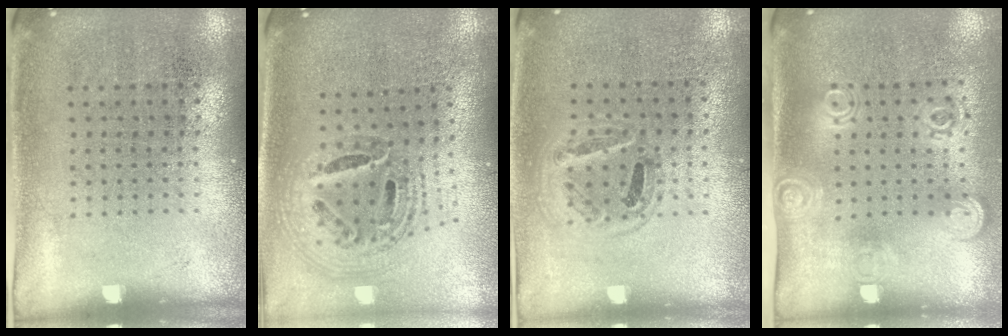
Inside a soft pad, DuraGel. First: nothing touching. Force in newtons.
{"total": 1.5, "press": 1.3, "slide": 0.8}
{"total": 0.9, "press": 0.8, "slide": 0.3}
{"total": 1.9, "press": 1.4, "slide": 1.3}